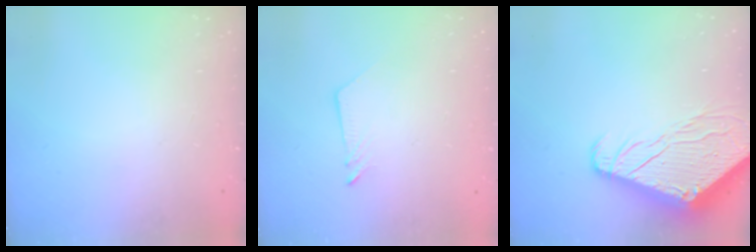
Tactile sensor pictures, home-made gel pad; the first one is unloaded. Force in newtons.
{"total": 2.6, "press": 2.6, "slide": 0.3}
{"total": 10.5, "press": 10.4, "slide": 1.2}